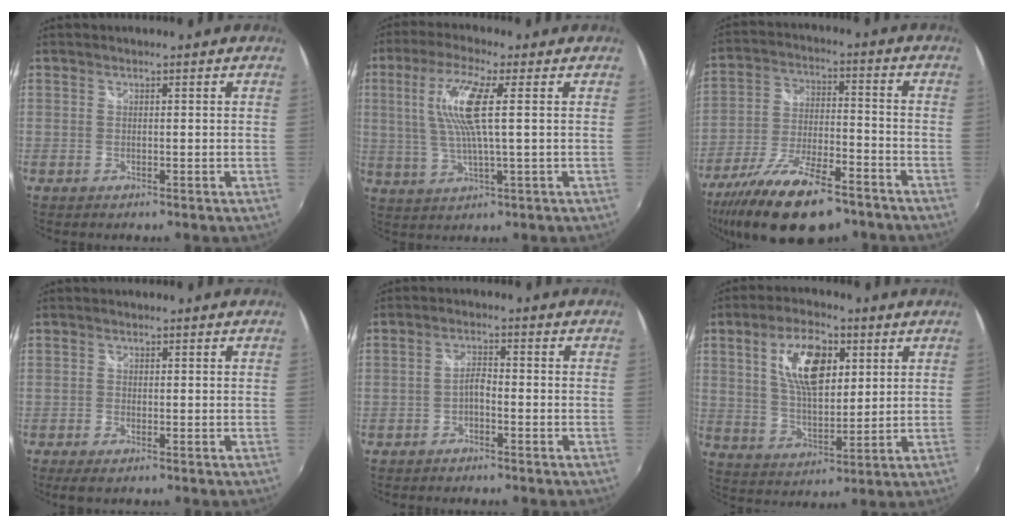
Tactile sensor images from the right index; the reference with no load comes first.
{"total": 10.3, "force": [2.1, 0.8, 10.0], "torque": [-0.197, 0.003, 0.045]}
{"total": 19.6, "force": [-13.9, 6.9, 12.0], "torque": [-0.234, -0.036, -0.230]}
{"total": 2.0, "force": [-1.4, 0.8, 1.2], "torque": [-0.031, -0.005, -0.027]}
{"total": 2.4, "force": [-1.6, 0.8, 1.5], "torque": [-0.035, 0.007, -0.030]}
{"total": 12.6, "force": [4.5, 6.1, 10.1], "torque": [-0.183, 0.014, 0.083]}